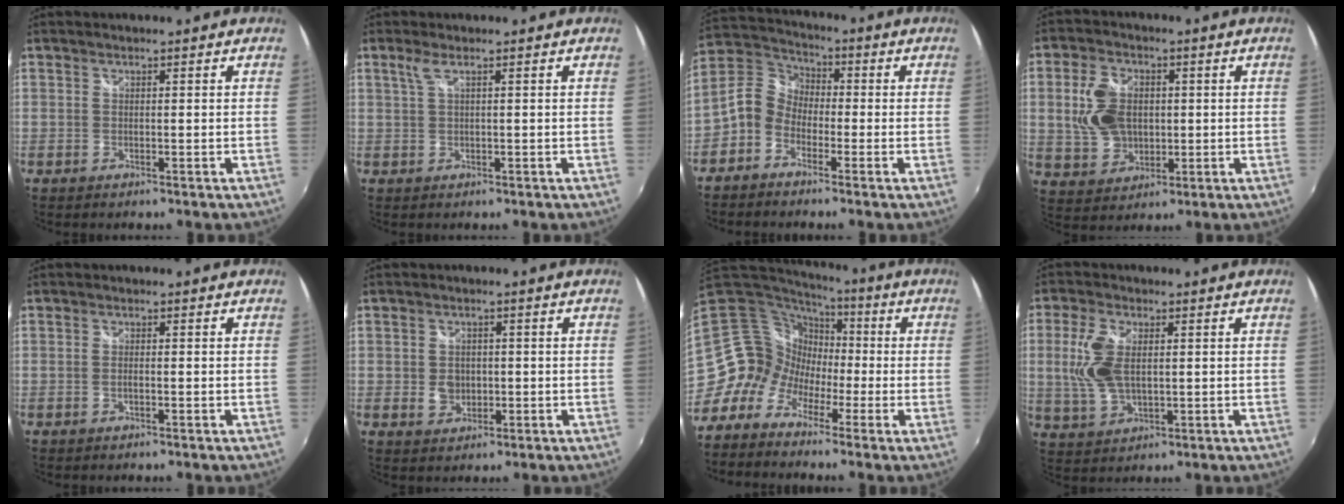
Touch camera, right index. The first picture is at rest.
{"total": 1.8, "force": [0.7, -0.1, 1.7], "torque": [-0.033, 0.001, 0.014]}
{"total": 6.8, "force": [-3.1, 5.3, 2.9], "torque": [-0.071, 0.026, -0.079]}
{"total": 10.5, "force": [1.0, 7.6, 7.2], "torque": [-0.150, 0.011, 0.027]}
{"total": 0.9, "force": [-0.4, 0.2, 0.8], "torque": [-0.017, -0.001, -0.007]}
{"total": 4.1, "force": [-0.5, 3.5, 2.1], "torque": [-0.038, 0.001, -0.007]}
{"total": 12.0, "force": [-4.7, 10.5, 3.5], "torque": [-0.081, 0.030, -0.113]}
{"total": 9.4, "force": [1.2, 5.0, 7.9], "torque": [-0.170, 0.002, 0.028]}